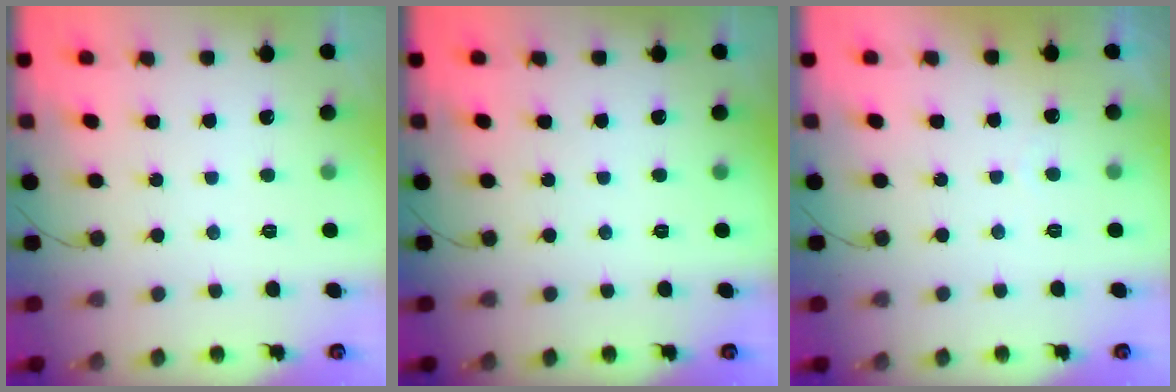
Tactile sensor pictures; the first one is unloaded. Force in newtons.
{"total": 0.0}
{"total": 1.7, "press": 1.6, "slide": 0.0}